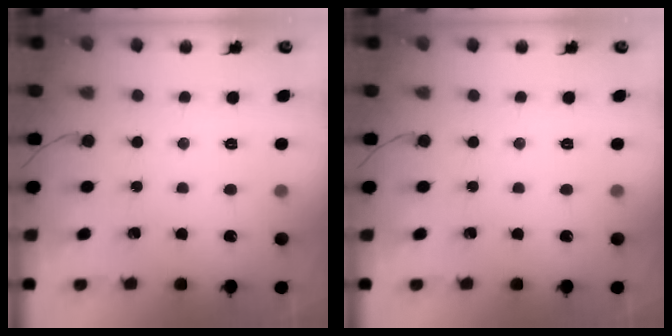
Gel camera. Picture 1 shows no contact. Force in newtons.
{"total": 0.0}